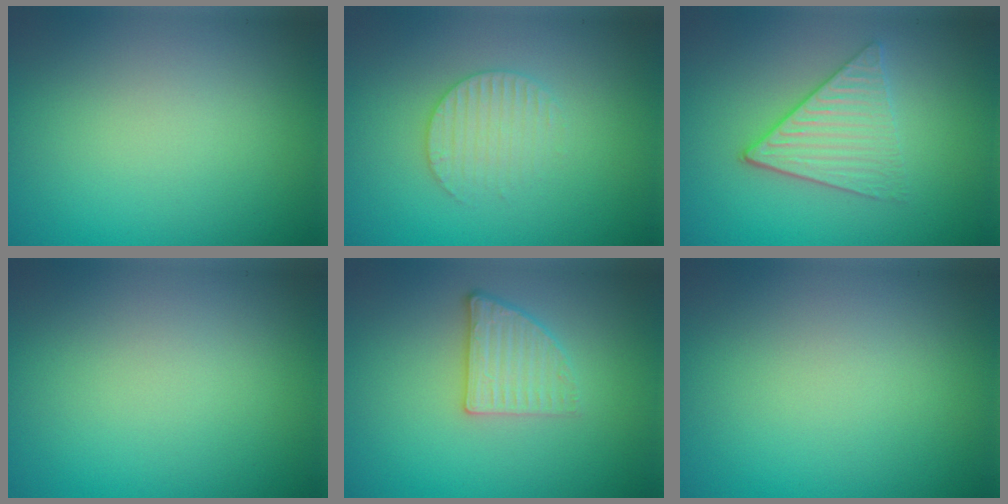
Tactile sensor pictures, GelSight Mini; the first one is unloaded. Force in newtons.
{"total": 2.5, "press": 2.5, "slide": 0.4}
{"total": 3.5, "press": 3.1, "slide": 1.7}
{"total": 0.0}
{"total": 2.6, "press": 2.3, "slide": 1.2}
{"total": 0.0}